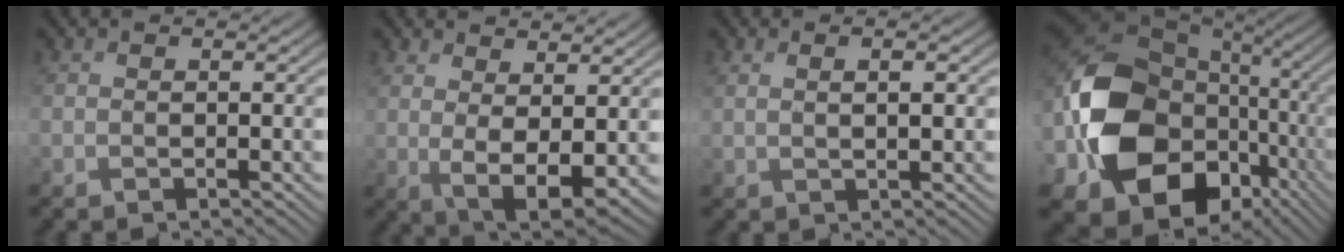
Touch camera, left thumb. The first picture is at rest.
{"total": 5.9, "force": [1.6, 2.3, 5.2], "torque": [-0.109, -0.009, 0.037]}
{"total": 2.8, "force": [1.0, 0.6, 2.6], "torque": [-0.036, -0.002, 0.018]}
{"total": 20.2, "force": [-3.3, 15.1, 13.0], "torque": [-0.292, -0.030, -0.050]}